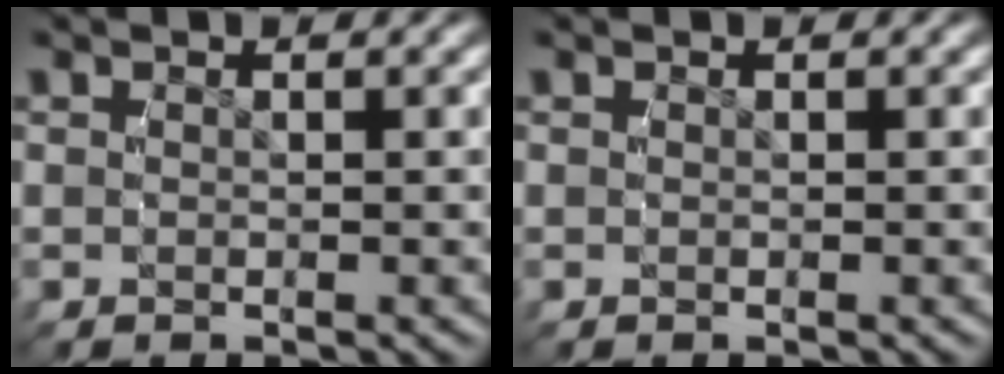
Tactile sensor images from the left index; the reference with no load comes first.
{"total": 0.0}